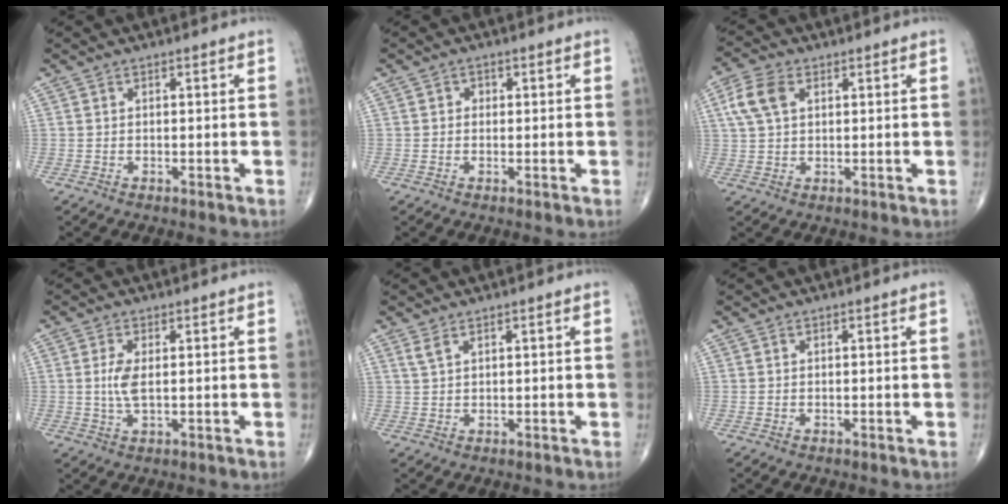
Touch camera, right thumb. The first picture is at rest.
{"total": 1.2, "force": [0.1, 1.1, 0.4], "torque": [0.004, 0.002, -0.003]}
{"total": 6.6, "force": [2.1, 4.1, 4.7], "torque": [-0.103, 0.010, 0.041]}
{"total": 4.0, "force": [0.3, 1.6, 3.6], "torque": [-0.086, -0.004, 0.009]}
{"total": 1.7, "force": [1.1, 0.5, 1.1], "torque": [-0.029, 0.004, 0.030]}
{"total": 0.0}